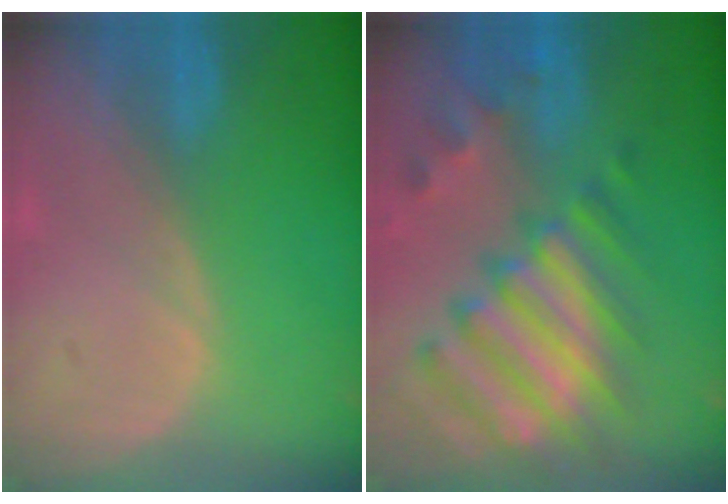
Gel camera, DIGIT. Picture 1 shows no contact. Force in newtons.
{"total": 12.5, "press": 10.8, "slide": 6.3}